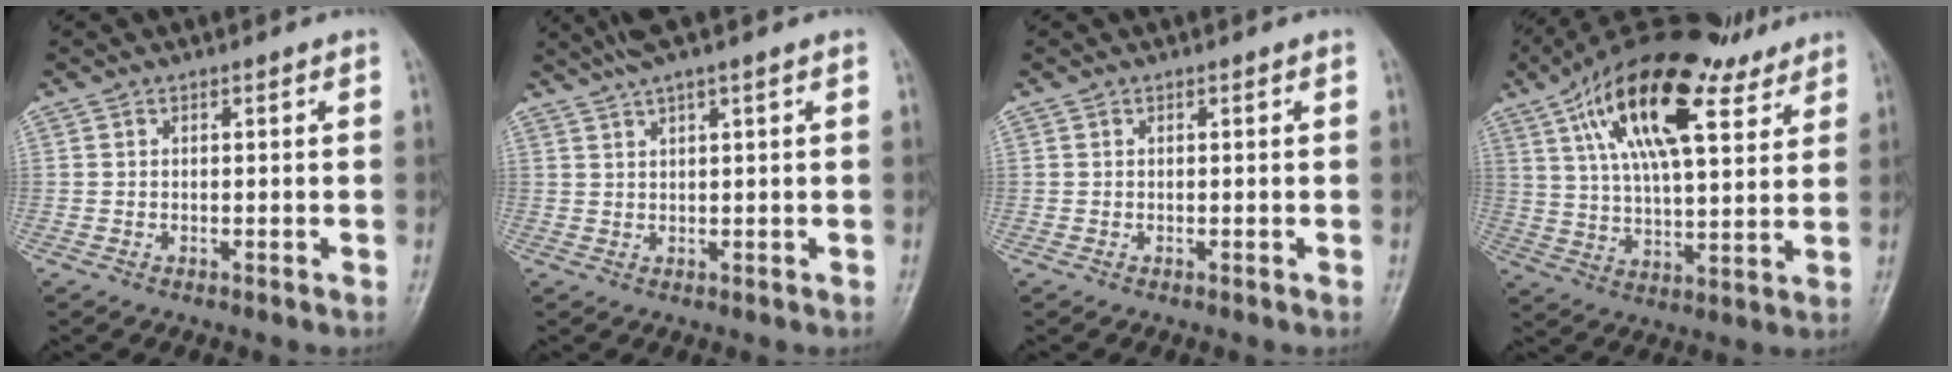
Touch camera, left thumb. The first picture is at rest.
{"total": 4.6, "force": [3.2, 0.0, 3.3], "torque": [-0.072, 0.012, 0.064]}
{"total": 0.0}
{"total": 23.1, "force": [12.5, 9.3, 17.1], "torque": [-0.273, -0.019, 0.214]}